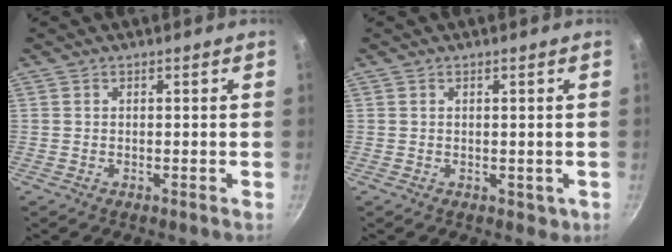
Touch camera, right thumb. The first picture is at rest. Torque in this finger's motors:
{"motor_torque": [-0.21, 0.14, -0.04, -0.48, 0.03]}